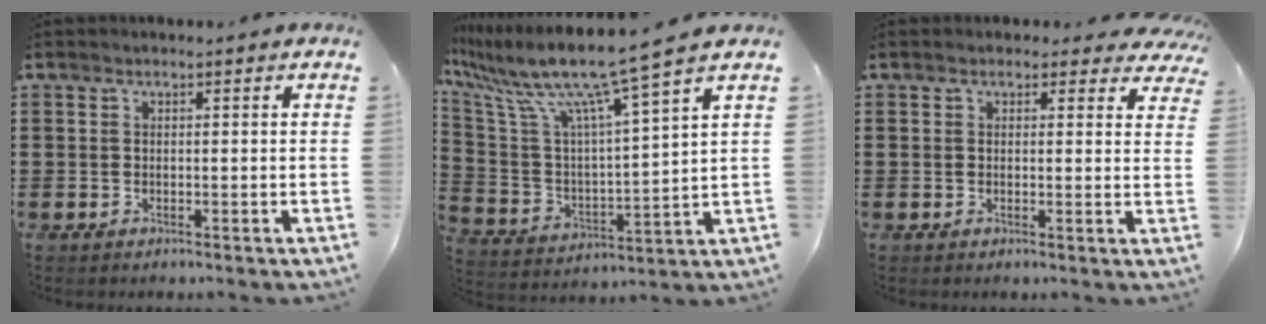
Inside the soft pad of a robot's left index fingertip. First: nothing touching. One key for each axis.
{"total": 10.2, "fx": 8.2, "fy": -0.5, "fz": 6.1, "tx": -0.155, "ty": -0.060, "tz": 0.128}
{"total": 1.8, "fx": 1.4, "fy": 1.0, "fz": 0.7, "tx": -0.003, "ty": 0.001, "tz": 0.021}